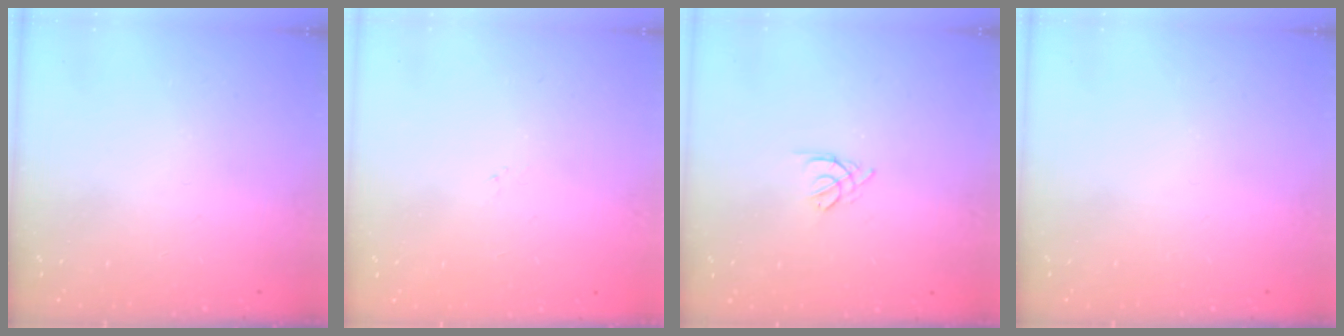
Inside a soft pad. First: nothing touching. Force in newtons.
{"total": 0.0}
{"total": 3.0, "press": 2.9, "slide": 0.7}
{"total": 0.0}